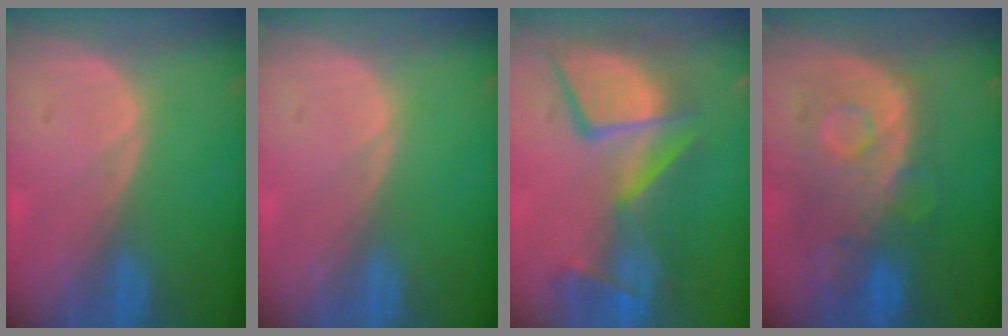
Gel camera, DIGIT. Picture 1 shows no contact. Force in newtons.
{"total": 0.0}
{"total": 12.1, "press": 11.1, "slide": 4.9}
{"total": 10.1, "press": 9.2, "slide": 4.1}